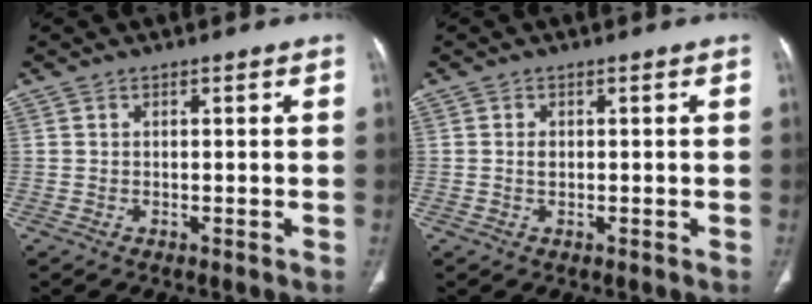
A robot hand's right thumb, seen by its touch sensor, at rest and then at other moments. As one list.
[{"total": 1.2, "force": [0.0, 0.8, 0.9], "torque": [-0.012, 0.002, 0.002]}]